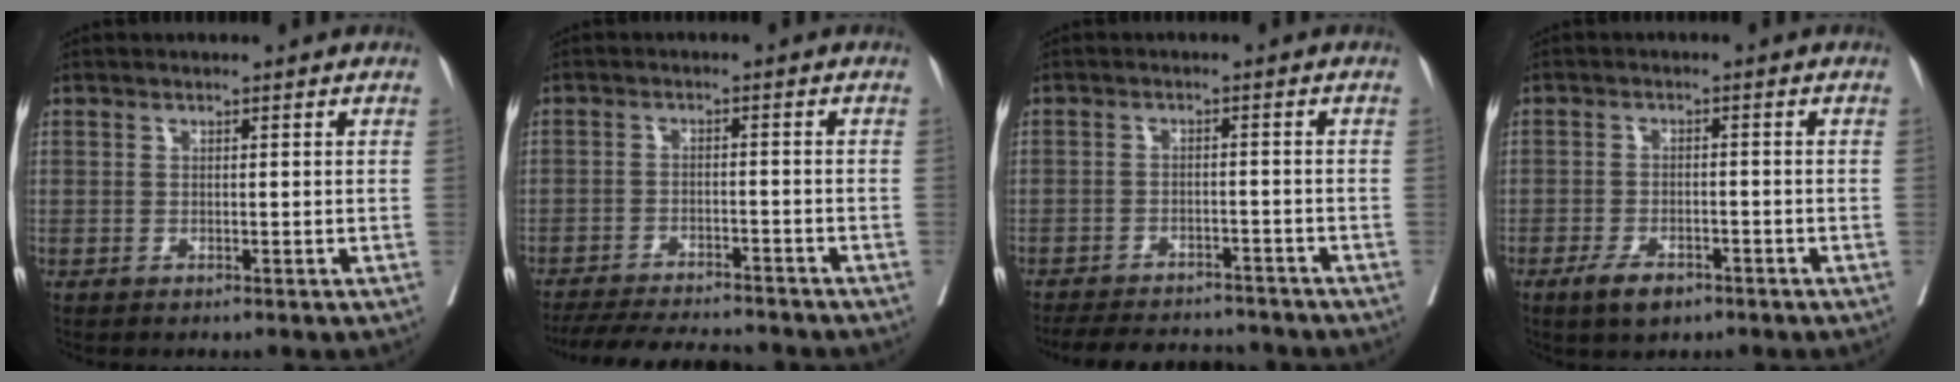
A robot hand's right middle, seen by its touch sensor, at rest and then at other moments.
{"total": 14.1, "force": [-12.9, 2.3, 5.2], "torque": [-0.093, -0.011, -0.181]}
{"total": 13.0, "force": [-11.9, 3.4, 4.0], "torque": [-0.072, 0.005, -0.156]}
{"total": 4.3, "force": [-2.9, 1.8, 2.7], "torque": [-0.052, -0.001, -0.045]}